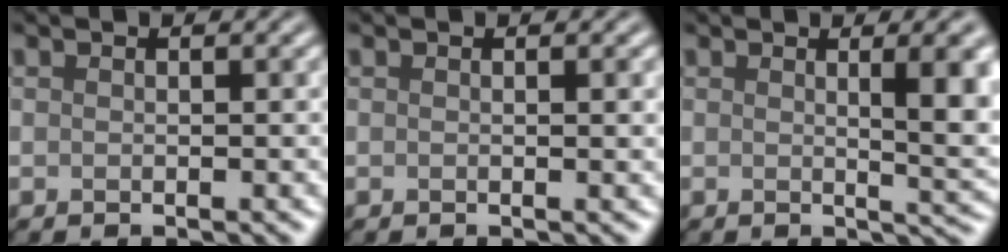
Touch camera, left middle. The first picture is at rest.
{"total": 0.8, "force": [0.1, 0.2, 0.8], "torque": [-0.009, 0.001, -0.001]}
{"total": 5.6, "force": [0.9, 1.5, 5.3], "torque": [-0.056, 0.003, 0.013]}